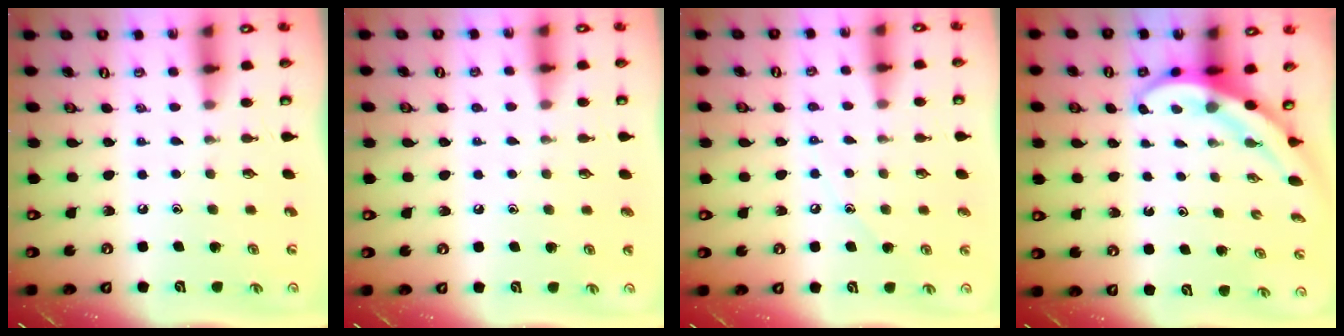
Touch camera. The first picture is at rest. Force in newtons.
{"total": 2.0, "press": 2.0, "slide": 0.2}
{"total": 4.9, "press": 4.9, "slide": 0.2}
{"total": 4.0, "press": 3.9, "slide": 0.4}